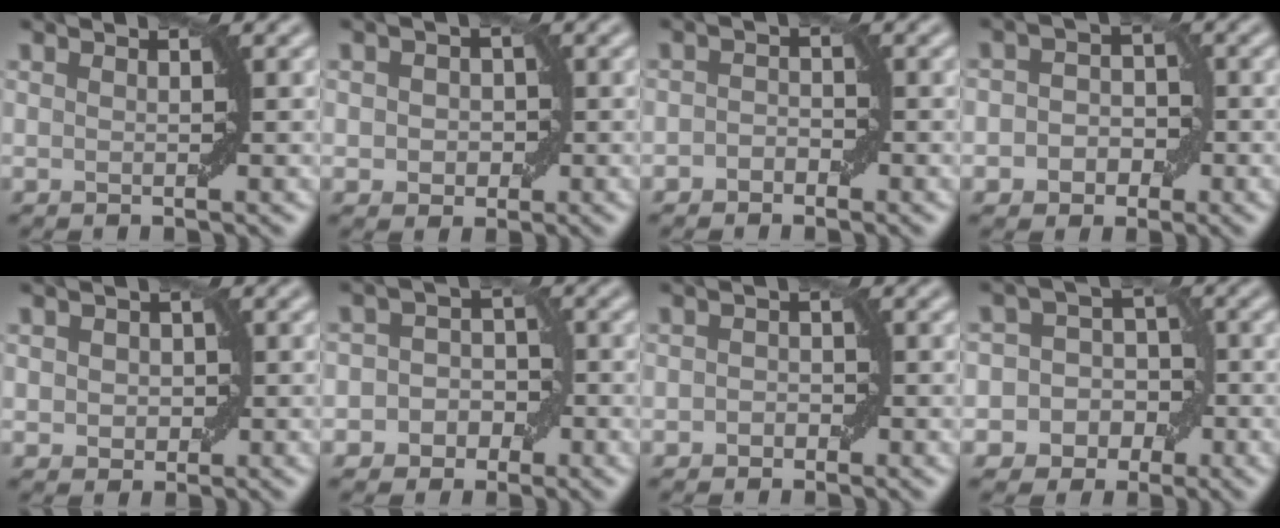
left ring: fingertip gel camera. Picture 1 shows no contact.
{"total": 2.3, "force": [-0.1, 2.0, 1.2], "torque": [-0.005, 0.000, -0.009]}
{"total": 1.4, "force": [-0.9, 0.9, 0.5], "torque": [-0.007, 0.006, -0.018]}
{"total": 3.5, "force": [-1.0, 2.9, 1.7], "torque": [0.008, 0.004, -0.024]}
{"total": 1.9, "force": [0.0, 1.6, 1.0], "torque": [-0.009, 0.001, -0.004]}
{"total": 4.1, "force": [-1.5, 3.6, 1.4], "torque": [0.016, 0.019, -0.039]}
{"total": 1.2, "force": [-0.6, 1.0, 0.5], "torque": [-0.006, 0.002, -0.013]}
{"total": 7.2, "force": [-2.5, 6.6, 1.6], "torque": [-0.009, 0.021, -0.068]}